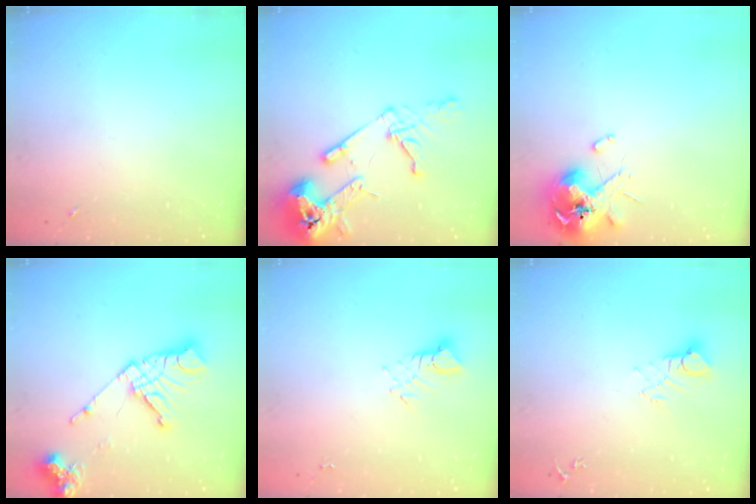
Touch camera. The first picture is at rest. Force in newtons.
{"total": 18.8, "press": 18.6, "slide": 2.5}
{"total": 10.5, "press": 10.4, "slide": 1.6}
{"total": 16.8, "press": 16.7, "slide": 2.2}
{"total": 3.5, "press": 3.5, "slide": 0.3}
{"total": 5.2, "press": 5.2, "slide": 0.4}